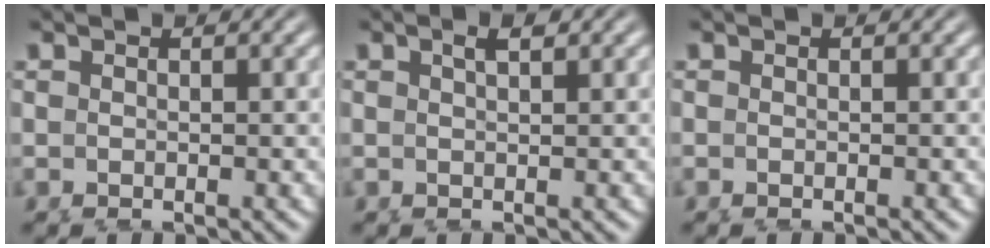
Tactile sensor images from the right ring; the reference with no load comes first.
{"total": 0.8, "force": [0.3, -0.1, 0.8], "torque": [-0.010, 0.000, 0.009]}
{"total": 0.0}